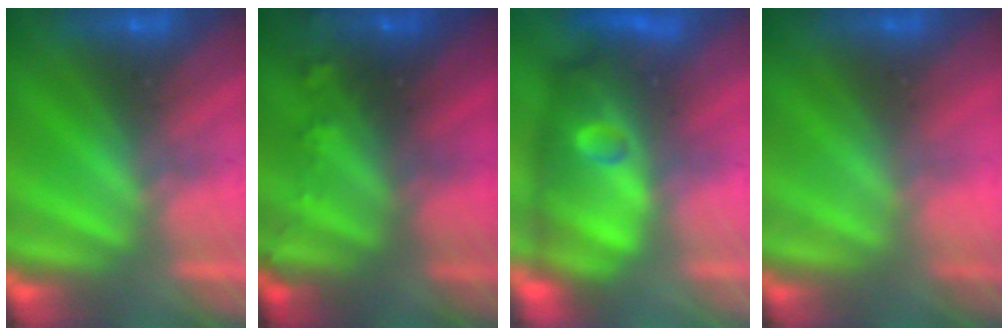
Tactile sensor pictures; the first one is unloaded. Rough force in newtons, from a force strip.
{"total": 5.8}
{"total": 7.6}
{"total": 2.4}